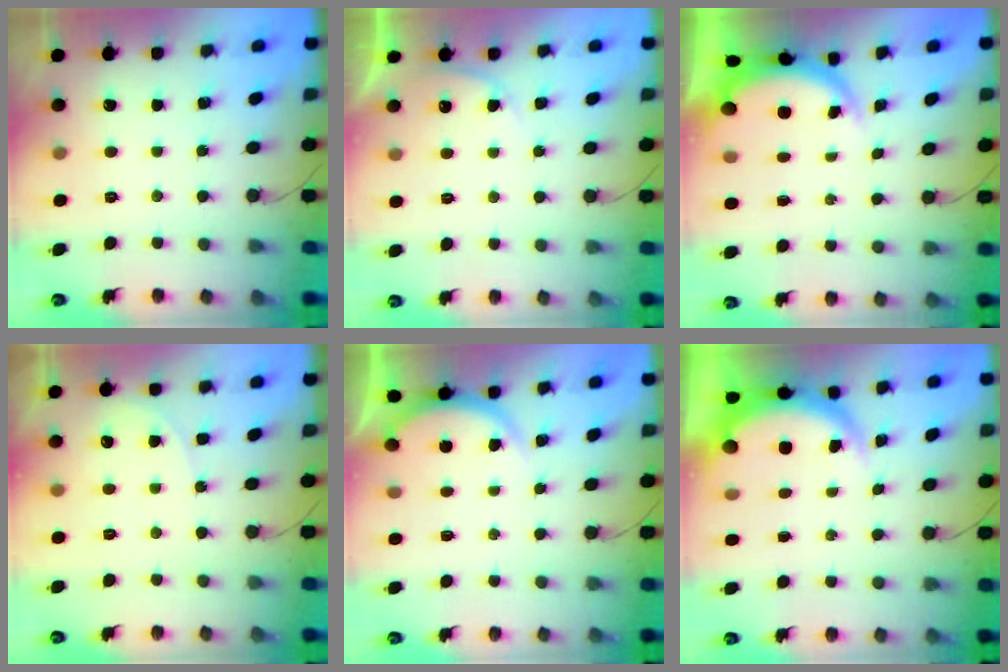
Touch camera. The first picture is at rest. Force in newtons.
{"total": 3.6, "press": 3.5, "slide": 0.5}
{"total": 4.6, "press": 4.5, "slide": 1.0}
{"total": 4.8, "press": 4.8, "slide": 0.5}
{"total": 4.1, "press": 4.1, "slide": 0.5}
{"total": 5.6, "press": 5.5, "slide": 0.5}